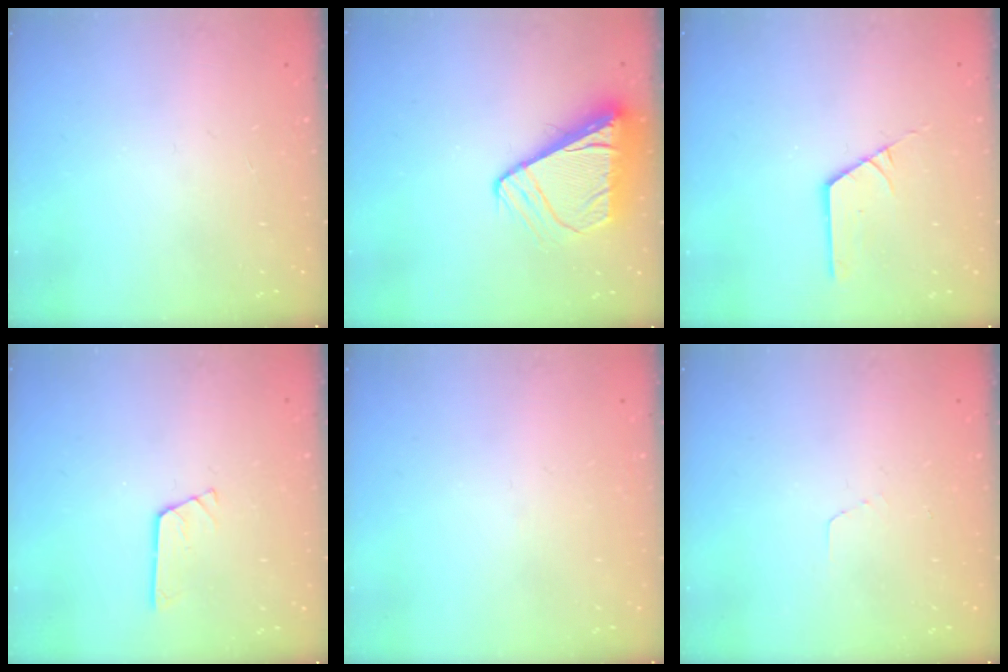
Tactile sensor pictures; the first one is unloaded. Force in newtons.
{"total": 9.2, "press": 9.1, "slide": 1.1}
{"total": 2.3, "press": 2.3, "slide": 0.3}
{"total": 3.1, "press": 3.1, "slide": 0.2}
{"total": 2.7, "press": 2.6, "slide": 0.5}
{"total": 2.6, "press": 2.6, "slide": 0.1}